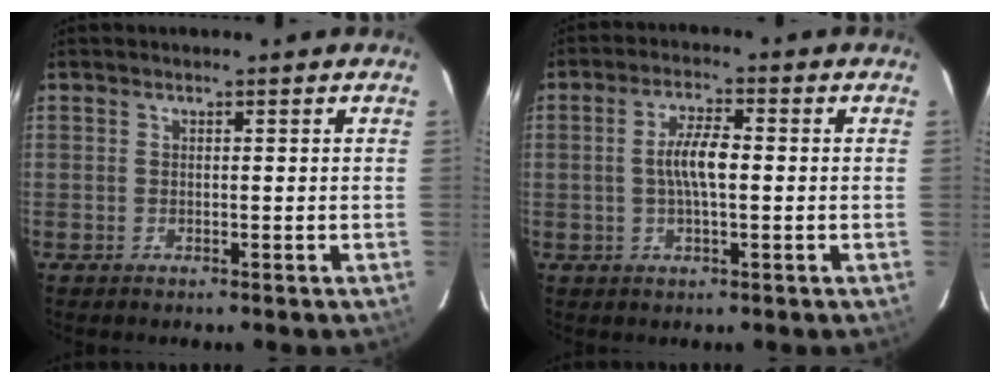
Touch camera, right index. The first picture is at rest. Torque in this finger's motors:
{"motor_torque": [0.65, -0.30, 0.54, 0.13]}